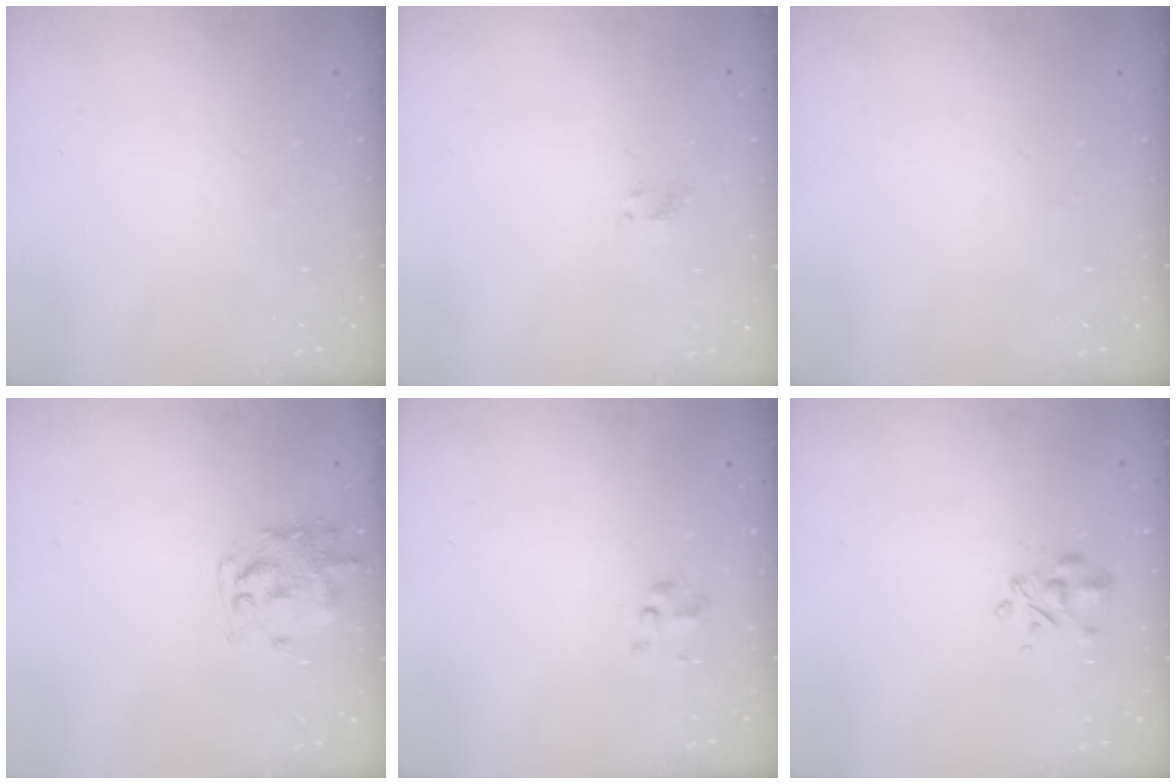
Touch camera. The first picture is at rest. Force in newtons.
{"total": 1.3, "press": 1.1, "slide": 0.6}
{"total": 0.0}
{"total": 1.7, "press": 1.6, "slide": 0.1}
{"total": 1.8, "press": 1.7, "slide": 0.5}
{"total": 3.3, "press": 3.1, "slide": 1.2}